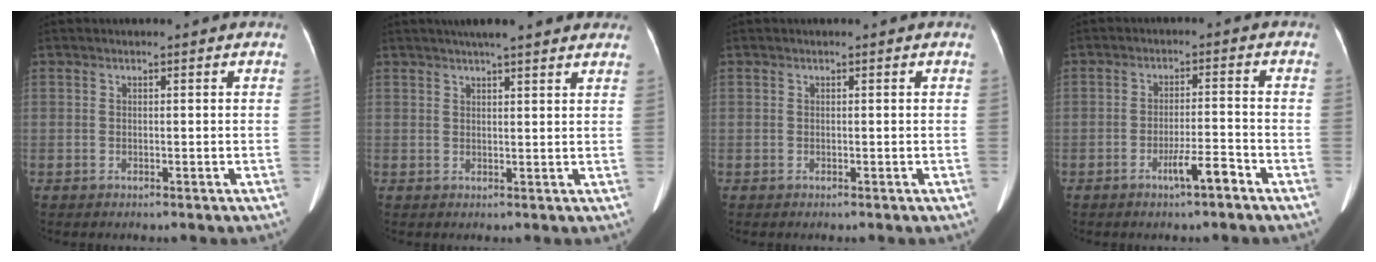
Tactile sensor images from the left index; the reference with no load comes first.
{"total": 11.0, "force": [9.2, 1.4, 5.8], "torque": [-0.074, 0.027, 0.109]}
{"total": 0.0}
{"total": 4.3, "force": [-2.9, 0.2, 3.2], "torque": [-0.058, -0.002, -0.049]}